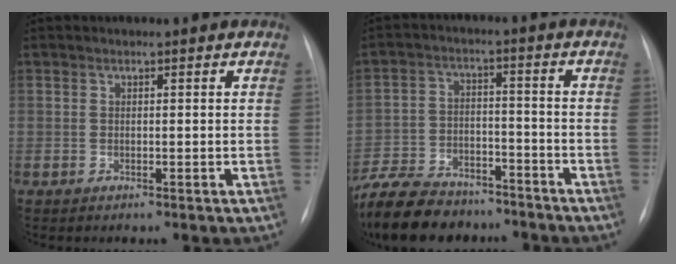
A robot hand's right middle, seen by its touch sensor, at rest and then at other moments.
{"total": 17.0, "force": [-14.0, 6.9, 6.9], "torque": [-0.157, -0.003, -0.225]}